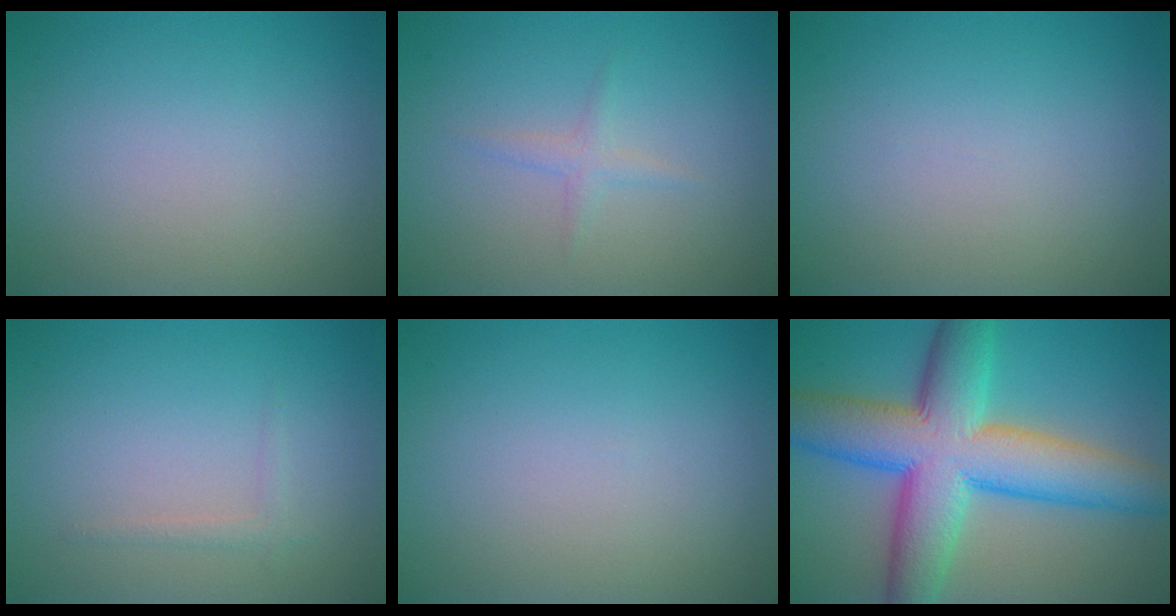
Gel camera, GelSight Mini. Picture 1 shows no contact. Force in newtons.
{"total": 1.1, "press": 1.1, "slide": 0.0}
{"total": 0.0}
{"total": 0.9, "press": 0.9, "slide": 0.0}
{"total": 0.0}
{"total": 12.0, "press": 12.0, "slide": 0.3}